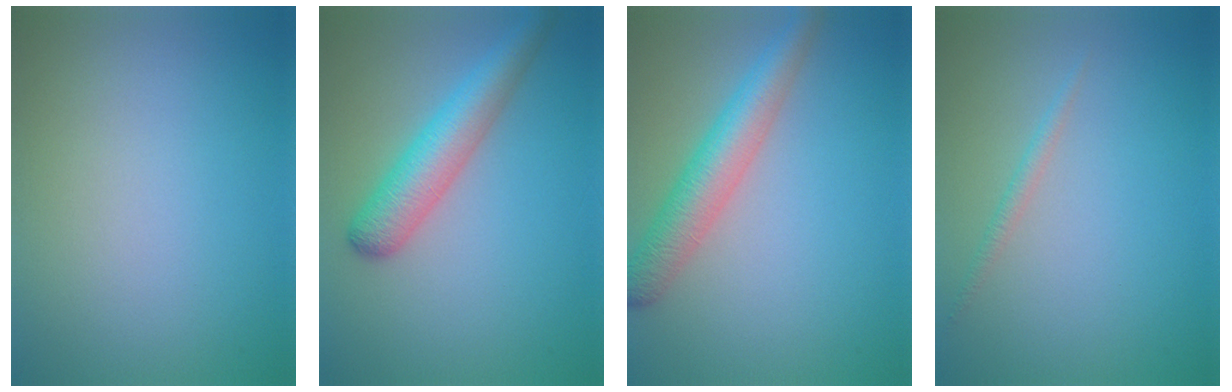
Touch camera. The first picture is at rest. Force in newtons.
{"total": 4.8, "press": 4.8, "slide": 0.2}
{"total": 4.9, "press": 4.9, "slide": 0.2}
{"total": 0.9, "press": 0.9, "slide": 0.1}